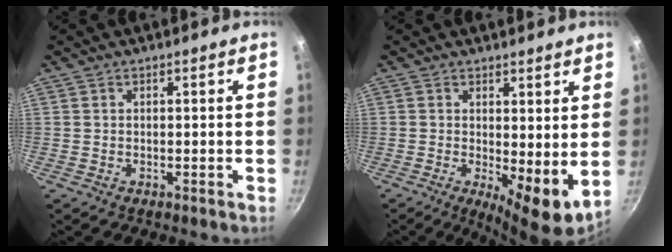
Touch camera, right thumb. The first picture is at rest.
{"total": 7.8, "force": [0.8, 2.8, 7.2], "torque": [-0.101, -0.023, 0.016]}